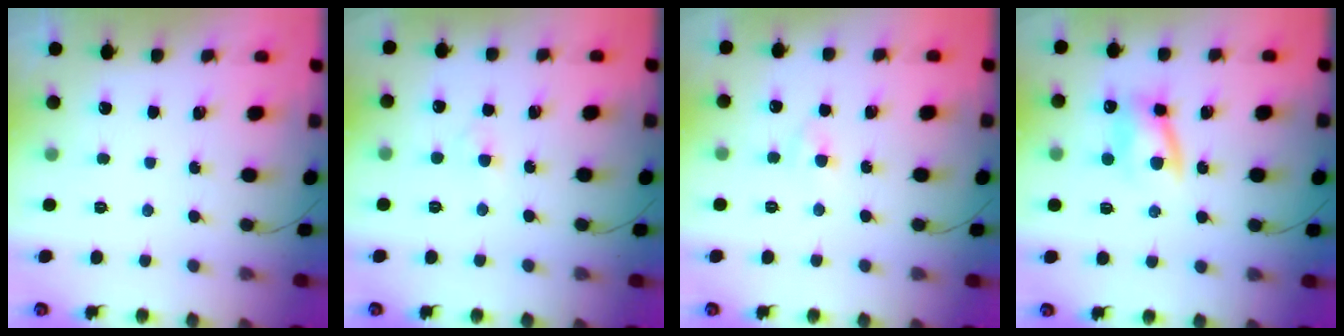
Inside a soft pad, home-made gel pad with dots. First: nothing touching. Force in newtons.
{"total": 2.3, "press": 2.1, "slide": 1.0}
{"total": 3.8, "press": 3.7, "slide": 1.1}
{"total": 9.8, "press": 9.6, "slide": 2.2}